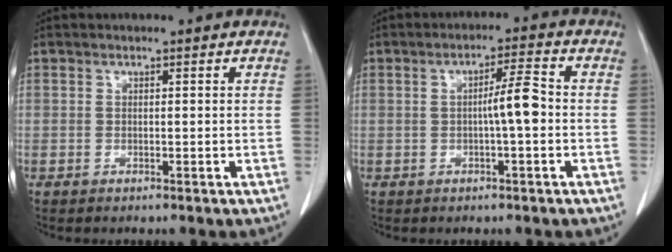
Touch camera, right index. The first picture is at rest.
{"total": 4.6, "force": [-0.5, 0.1, 4.6], "torque": [-0.073, 0.008, -0.008]}